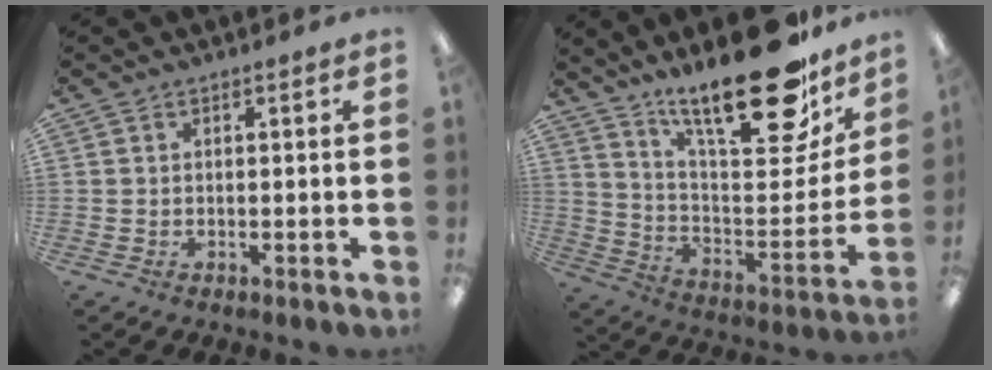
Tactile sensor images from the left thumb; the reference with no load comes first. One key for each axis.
{"total": 25.7, "fx": 19.6, "fy": 7.5, "fz": 15.0, "tx": -0.219, "ty": -0.138, "tz": 0.321}